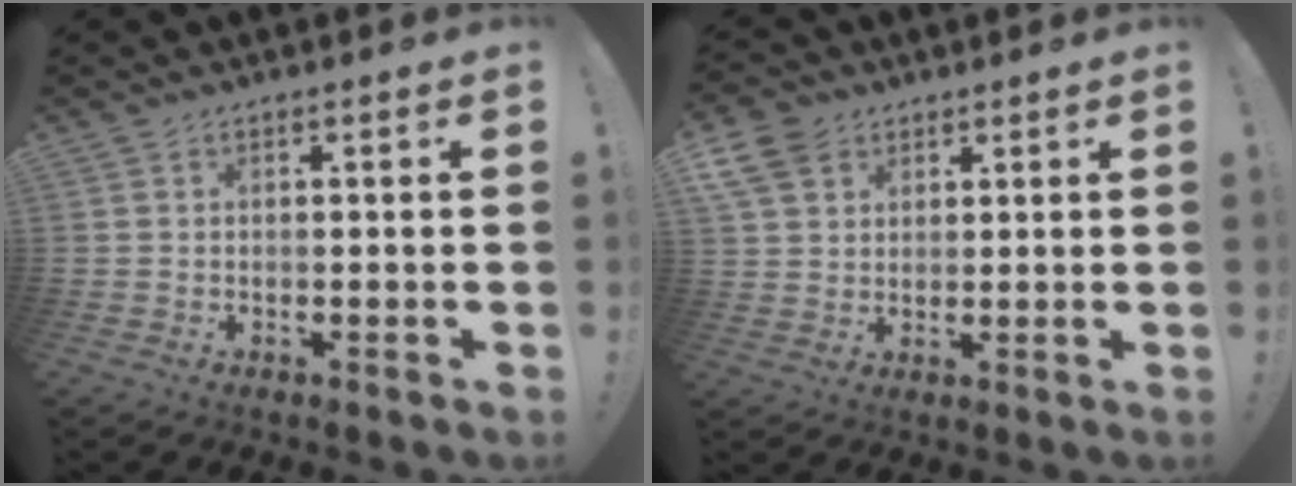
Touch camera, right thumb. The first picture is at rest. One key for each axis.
{"total": 8.9, "fx": 4.7, "fy": 6.5, "fz": 3.9, "tx": -0.077, "ty": -0.018, "tz": 0.095}